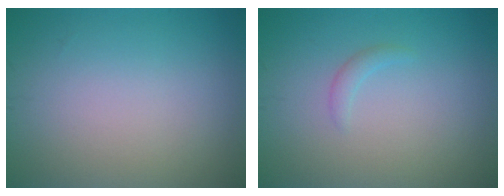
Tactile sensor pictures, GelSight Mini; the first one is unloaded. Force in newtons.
{"total": 0.9, "press": 0.9, "slide": 0.2}